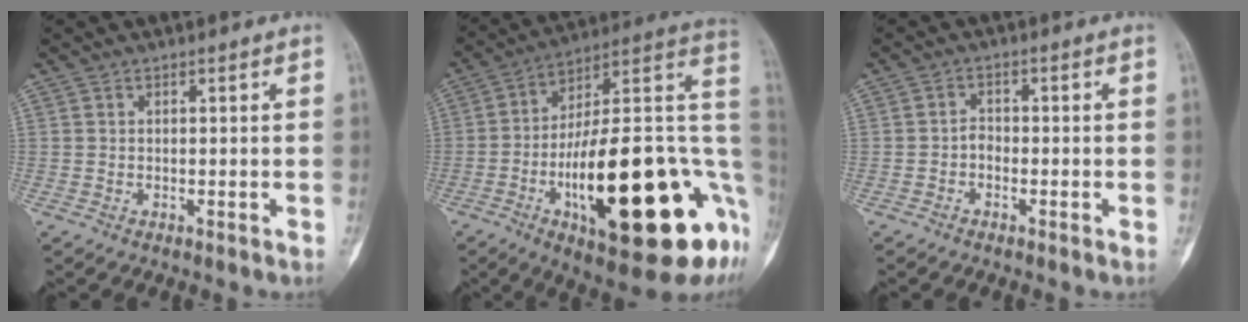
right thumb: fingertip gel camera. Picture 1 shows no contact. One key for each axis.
{"total": 34.2, "fx": -8.2, "fy": 11.0, "fz": 31.3, "tx": -0.397, "ty": 0.019, "tz": -0.120}
{"total": 1.7, "fx": -0.9, "fy": 1.2, "fz": 0.9, "tx": -0.007, "ty": 0.007, "tz": -0.022}